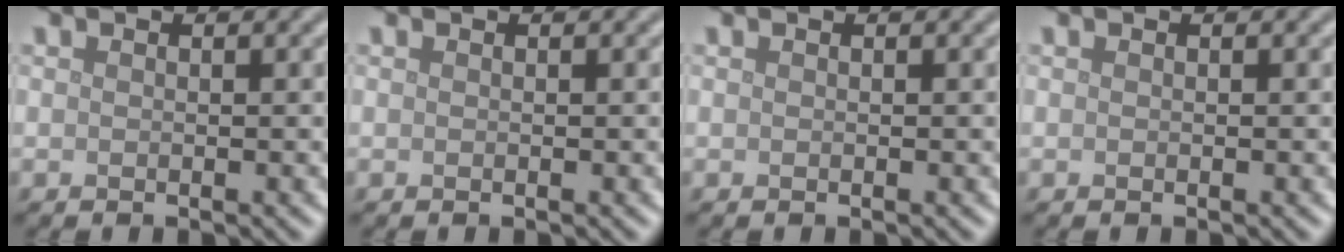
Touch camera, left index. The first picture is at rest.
{"total": 0.0}
{"total": 0.0}
{"total": 0.0}